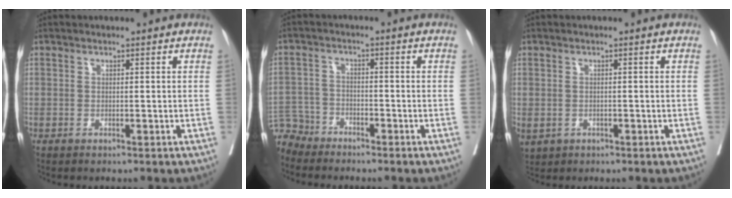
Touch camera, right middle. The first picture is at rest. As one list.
[{"total": 5.2, "force": [-4.9, 1.6, -0.9], "torque": [0.020, -0.002, -0.099]}, {"total": 5.1, "force": [-2.0, 4.1, 2.4], "torque": [-0.075, -0.005, -0.020]}]